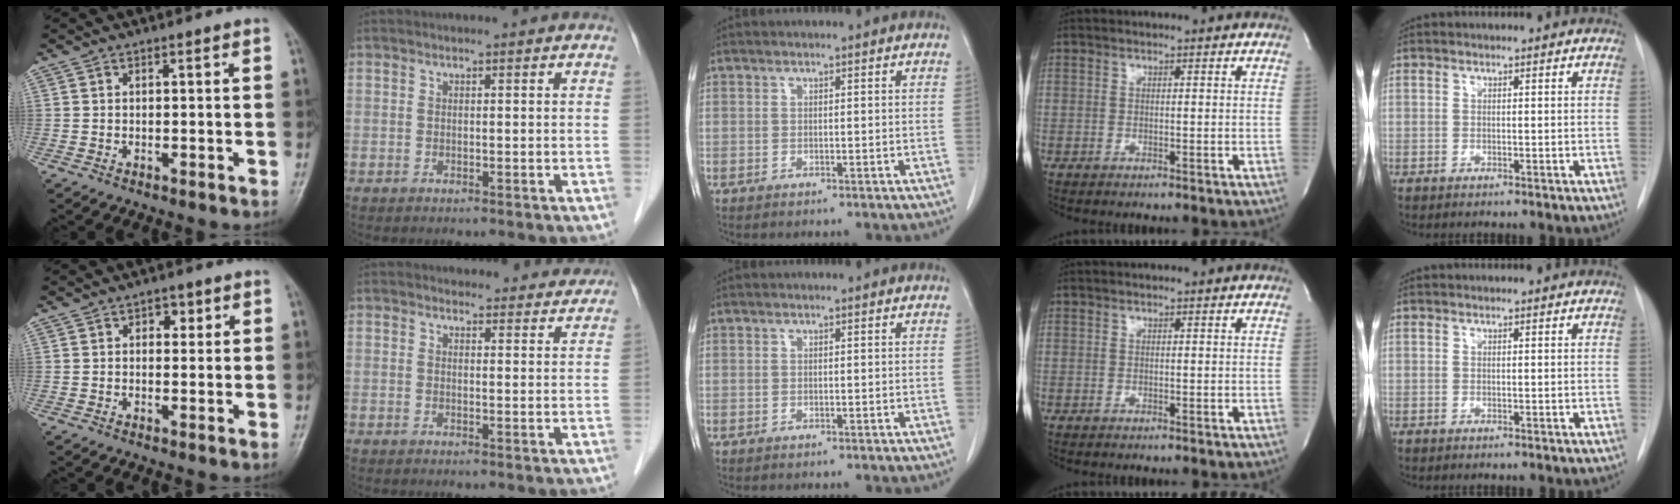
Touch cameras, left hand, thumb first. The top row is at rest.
{"thumb": {"total": 2.7, "force": [1.1, 1.8, 1.7], "torque": [-0.004, 0.000, 0.011]}, "index": {"total": 9.0, "force": [8.6, 2.5, 0.7], "torque": [0.022, 0.006, 0.079]}}